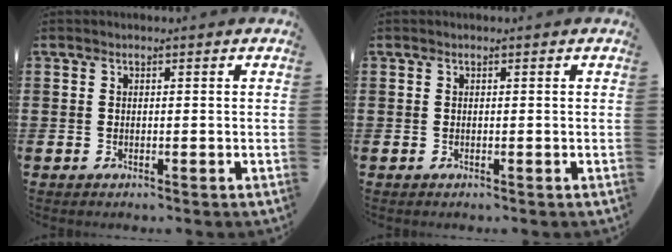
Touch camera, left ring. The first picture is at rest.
{"total": 0.0}